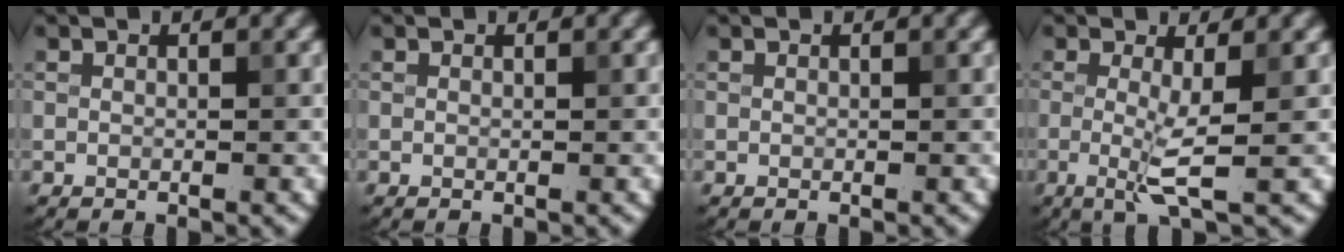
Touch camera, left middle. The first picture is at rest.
{"total": 0.0}
{"total": 0.0}
{"total": 3.2, "force": [-0.3, 0.3, 3.2], "torque": [-0.067, -0.013, -0.008]}